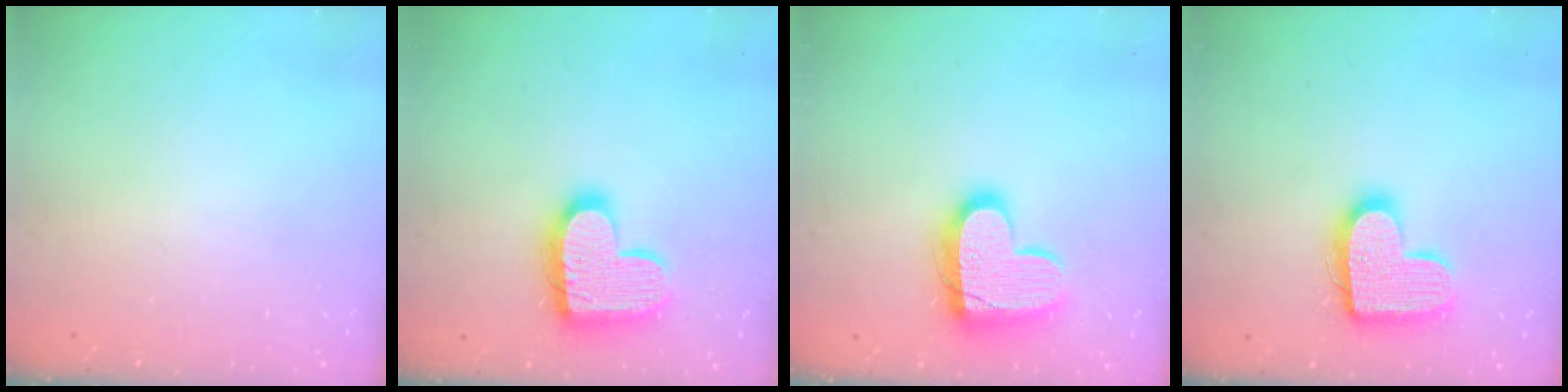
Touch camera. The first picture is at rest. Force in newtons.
{"total": 16.3, "press": 16.3, "slide": 1.3}
{"total": 15.7, "press": 15.6, "slide": 1.1}
{"total": 15.6, "press": 15.6, "slide": 0.8}